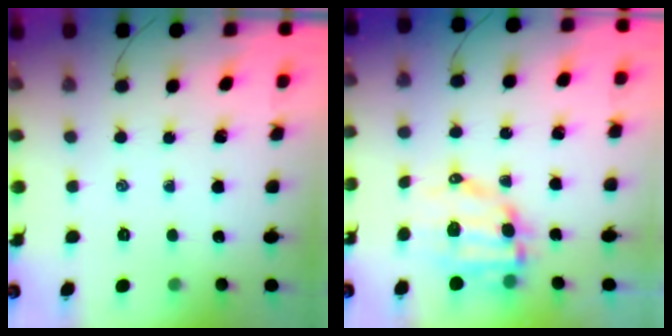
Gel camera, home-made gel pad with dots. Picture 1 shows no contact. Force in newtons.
{"total": 8.9, "press": 8.6, "slide": 2.1}